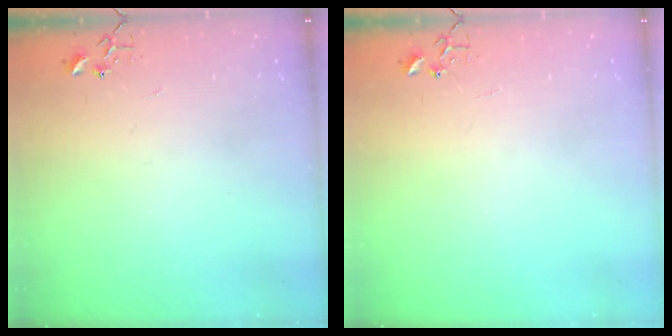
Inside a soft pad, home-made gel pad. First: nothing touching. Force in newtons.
{"total": 0.0}